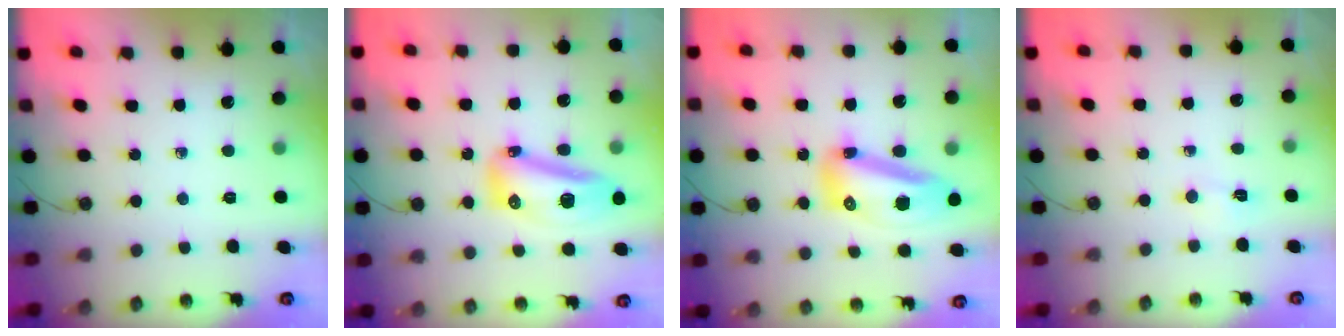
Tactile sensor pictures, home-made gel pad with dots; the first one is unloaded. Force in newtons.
{"total": 22.3, "press": 17.1, "slide": 14.3}
{"total": 15.0, "press": 14.9, "slide": 1.7}
{"total": 2.5, "press": 2.5, "slide": 0.5}